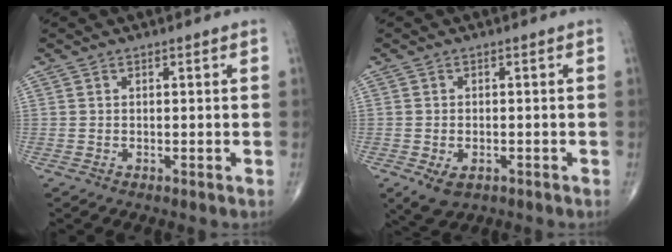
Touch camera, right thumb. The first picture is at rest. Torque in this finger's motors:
{"motor_torque": [-0.01, 0.09, -0.09, -0.10, 0.00]}